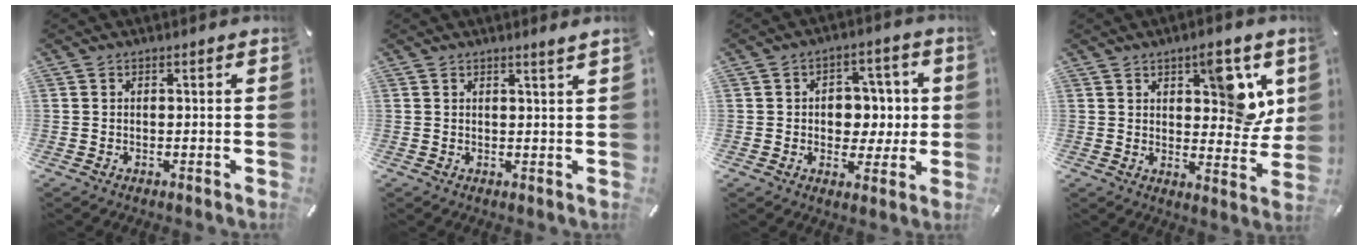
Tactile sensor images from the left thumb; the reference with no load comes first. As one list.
[{"total": 1.6, "force": [1.3, -0.3, 0.8], "torque": [-0.015, -0.006, 0.024]}, {"total": 8.2, "force": [0.2, 6.8, 4.6], "torque": [-0.052, 0.003, 0.001]}, {"total": 11.1, "force": [5.1, 5.6, 8.2], "torque": [-0.071, -0.032, 0.078]}]